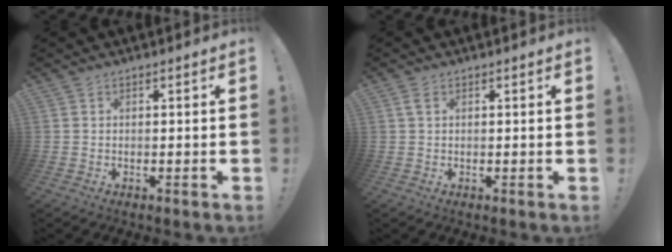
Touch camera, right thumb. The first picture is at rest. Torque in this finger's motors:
{"motor_torque": [-0.15, 0.01, -0.19, 0.17, 0.00]}